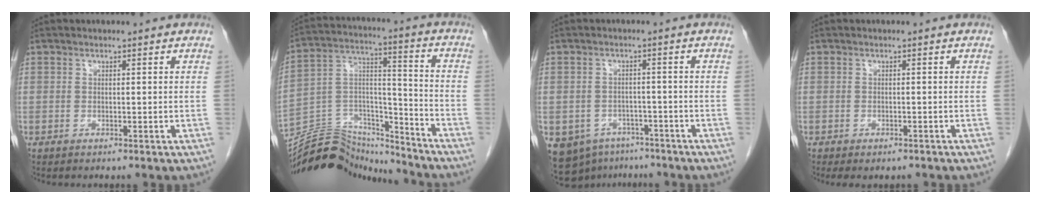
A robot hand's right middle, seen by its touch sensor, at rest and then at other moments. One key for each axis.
{"total": 17.8, "fx": -17.4, "fy": 3.1, "fz": 1.8, "tx": -0.035, "ty": 0.055, "tz": -0.290}
{"total": 10.0, "fx": -6.4, "fy": 7.2, "fz": 2.9, "tx": -0.066, "ty": 0.002, "tz": -0.083}
{"total": 2.8, "fx": -2.2, "fy": 1.2, "fz": 1.2, "tx": -0.012, "ty": -0.005, "tz": -0.026}